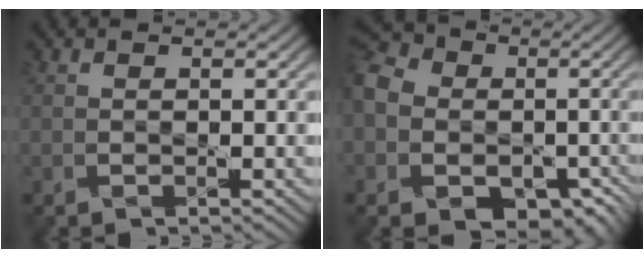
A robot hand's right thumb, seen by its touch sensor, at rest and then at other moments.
{"total": 15.7, "force": [-4.9, 13.1, 7.0], "torque": [-0.196, -0.045, -0.089]}